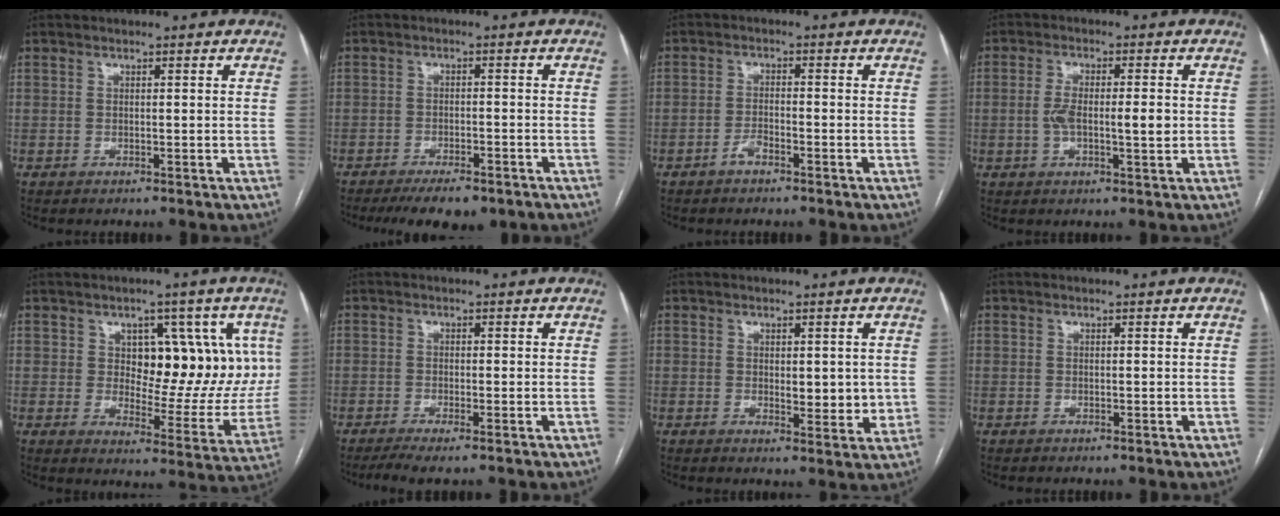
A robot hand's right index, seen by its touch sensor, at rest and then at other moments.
{"total": 7.2, "force": [-5.4, 2.4, 4.1], "torque": [-0.056, -0.006, -0.081]}
{"total": 2.1, "force": [-1.5, 0.5, 1.3], "torque": [-0.024, 0.002, -0.028]}
{"total": 6.1, "force": [-0.3, 1.7, 5.9], "torque": [-0.110, 0.007, -0.005]}
{"total": 13.7, "force": [3.8, 7.4, 11.0], "torque": [-0.129, 0.013, 0.064]}
{"total": 3.4, "force": [-2.4, 0.2, 2.5], "torque": [-0.046, -0.008, -0.043]}
{"total": 4.3, "force": [0.4, 2.1, 3.8], "torque": [-0.045, -0.010, 0.011]}
{"total": 0.0}